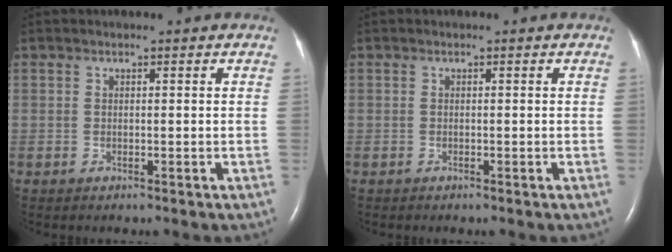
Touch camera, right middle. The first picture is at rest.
{"total": 0.0}